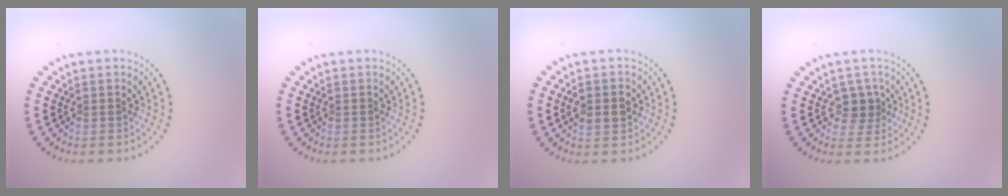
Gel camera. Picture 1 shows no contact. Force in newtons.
{"total": 0.0}
{"total": 2.9, "press": 2.9, "slide": 0.1}
{"total": 2.1, "press": 1.6, "slide": 1.2}